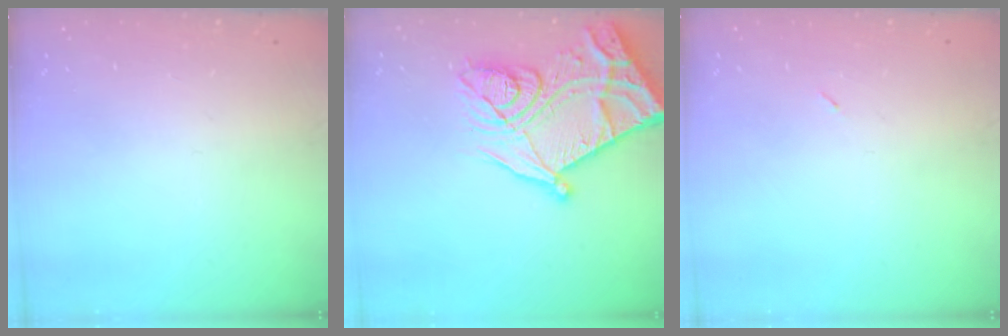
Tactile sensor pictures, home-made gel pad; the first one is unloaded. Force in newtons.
{"total": 27.1, "press": 27.1, "slide": 0.8}
{"total": 2.2, "press": 2.1, "slide": 0.9}